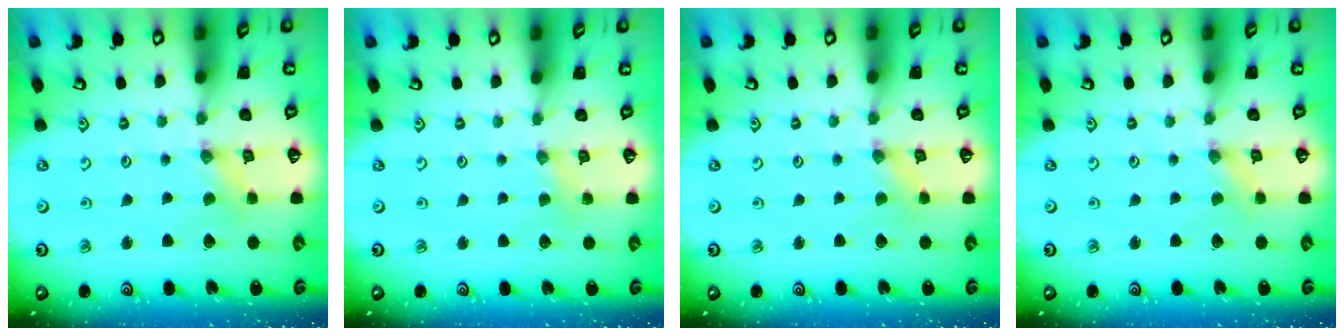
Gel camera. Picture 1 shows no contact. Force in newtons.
{"total": 2.5, "press": 2.5, "slide": 0.3}
{"total": 0.0}
{"total": 0.0}